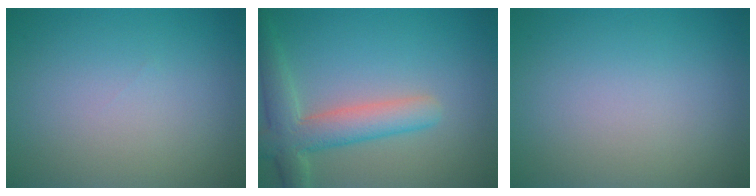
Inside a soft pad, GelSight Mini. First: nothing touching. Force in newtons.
{"total": 5.1, "press": 5.1, "slide": 0.2}
{"total": 0.0}